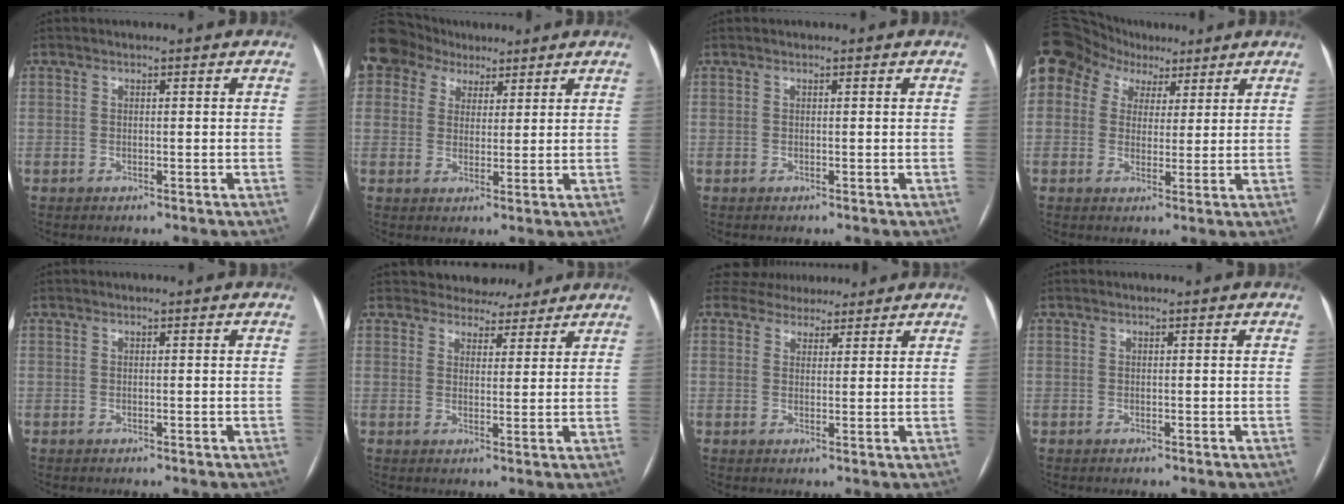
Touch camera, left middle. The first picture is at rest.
{"total": 10.5, "force": [6.6, 7.7, 2.6], "torque": [-0.079, 0.046, 0.125]}
{"total": 0.0}
{"total": 23.3, "force": [12.3, 17.5, 9.2], "torque": [-0.303, 0.099, 0.234]}
{"total": 0.0}
{"total": 6.1, "force": [5.5, 2.6, 0.2], "torque": [0.007, 0.002, 0.067]}
{"total": 7.2, "force": [6.5, 2.8, 1.1], "torque": [-0.007, 0.020, 0.092]}
{"total": 0.0}